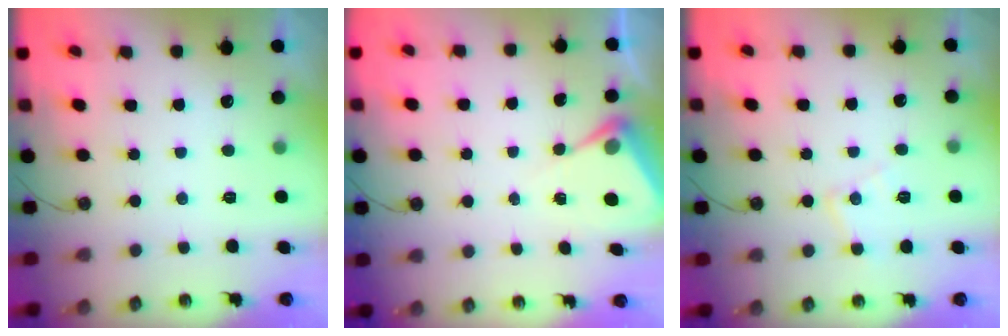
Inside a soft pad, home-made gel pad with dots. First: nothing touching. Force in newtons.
{"total": 6.1, "press": 6.1, "slide": 0.3}
{"total": 8.0, "press": 8.0, "slide": 0.7}